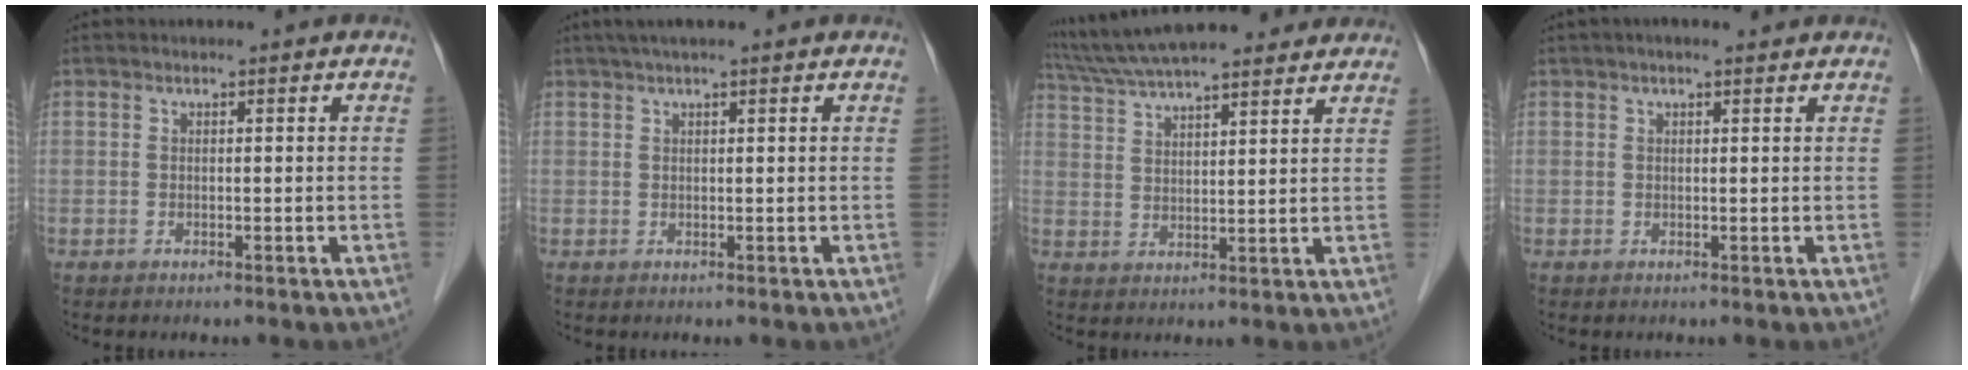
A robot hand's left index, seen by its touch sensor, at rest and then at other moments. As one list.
[{"total": 4.1, "force": [3.2, 0.3, 2.6], "torque": [-0.038, 0.033, 0.052]}, {"total": 18.7, "force": [16.4, 3.3, 8.5], "torque": [-0.148, 0.047, 0.251]}, {"total": 2.6, "force": [1.9, 0.7, 1.7], "torque": [-0.026, 0.022, 0.028]}]